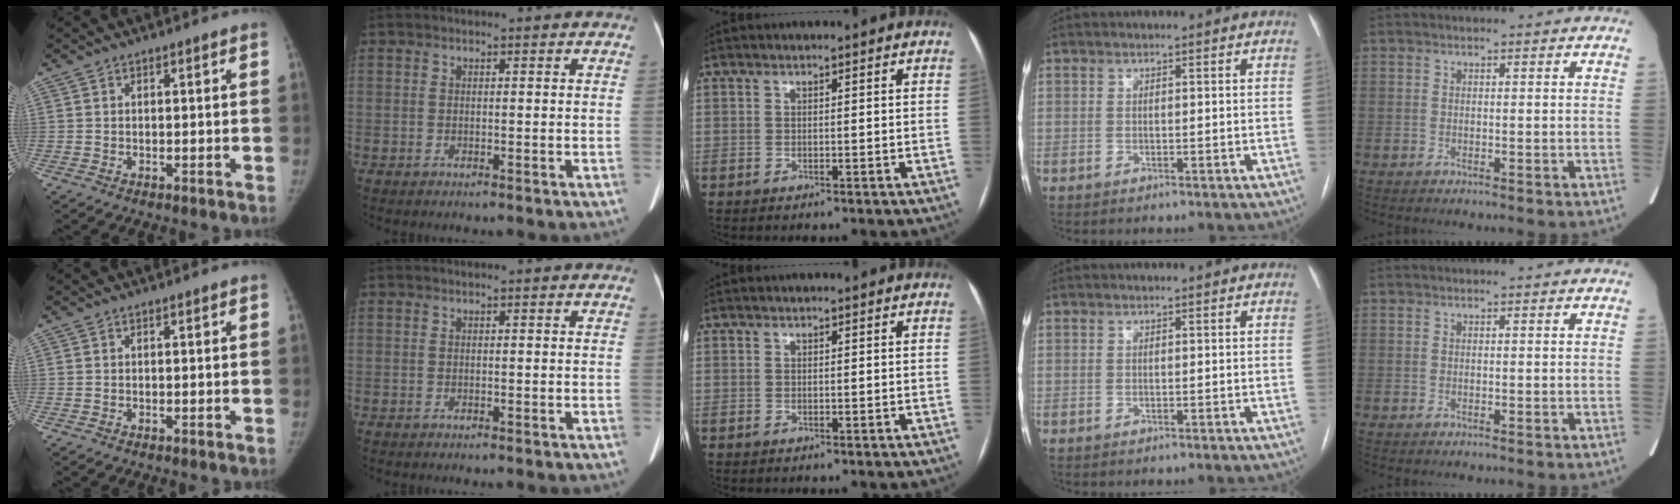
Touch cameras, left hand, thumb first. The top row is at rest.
{}